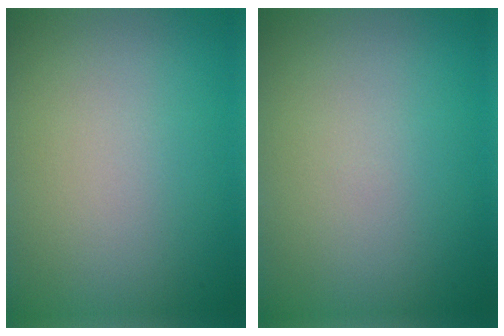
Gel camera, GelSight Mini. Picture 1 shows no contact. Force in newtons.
{"total": 0.0}